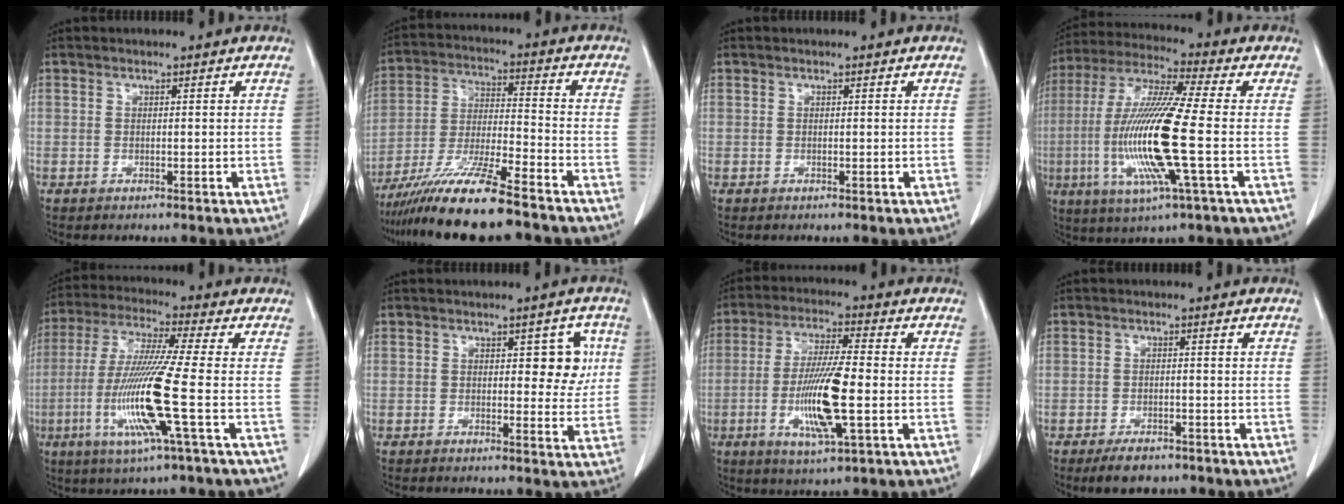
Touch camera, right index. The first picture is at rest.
{"total": 14.3, "force": [-11.3, 0.4, 8.9], "torque": [-0.171, -0.027, -0.199]}
{"total": 0.0}
{"total": 16.7, "force": [-2.9, 0.4, 16.5], "torque": [-0.346, -0.014, -0.063]}
{"total": 13.5, "force": [-3.5, -1.0, 13.0], "torque": [-0.273, -0.020, -0.076]}
{"total": 5.1, "force": [1.2, 2.5, 4.3], "torque": [-0.042, 0.010, 0.015]}
{"total": 12.6, "force": [-2.5, 1.7, 12.3], "torque": [-0.239, -0.013, -0.046]}
{"total": 4.1, "force": [-3.0, 2.1, 1.9], "torque": [-0.031, 0.000, -0.041]}